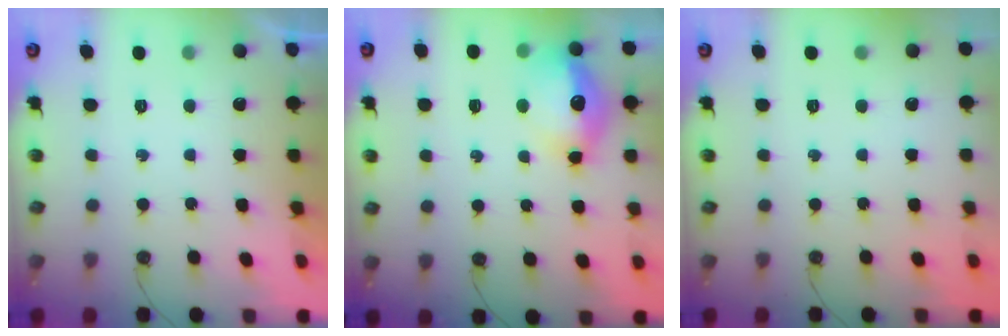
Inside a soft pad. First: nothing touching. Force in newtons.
{"total": 12.9, "press": 12.8, "slide": 1.4}
{"total": 0.0}